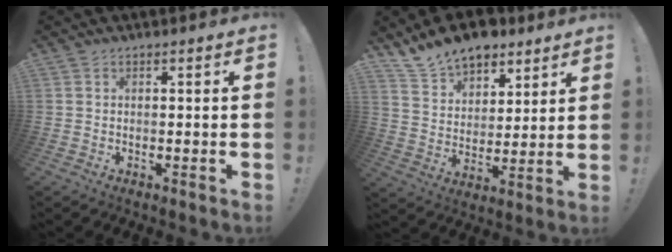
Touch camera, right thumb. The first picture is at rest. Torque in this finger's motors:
{"motor_torque": [0.49, 0.59, 0.19, 0.19, 0.06]}